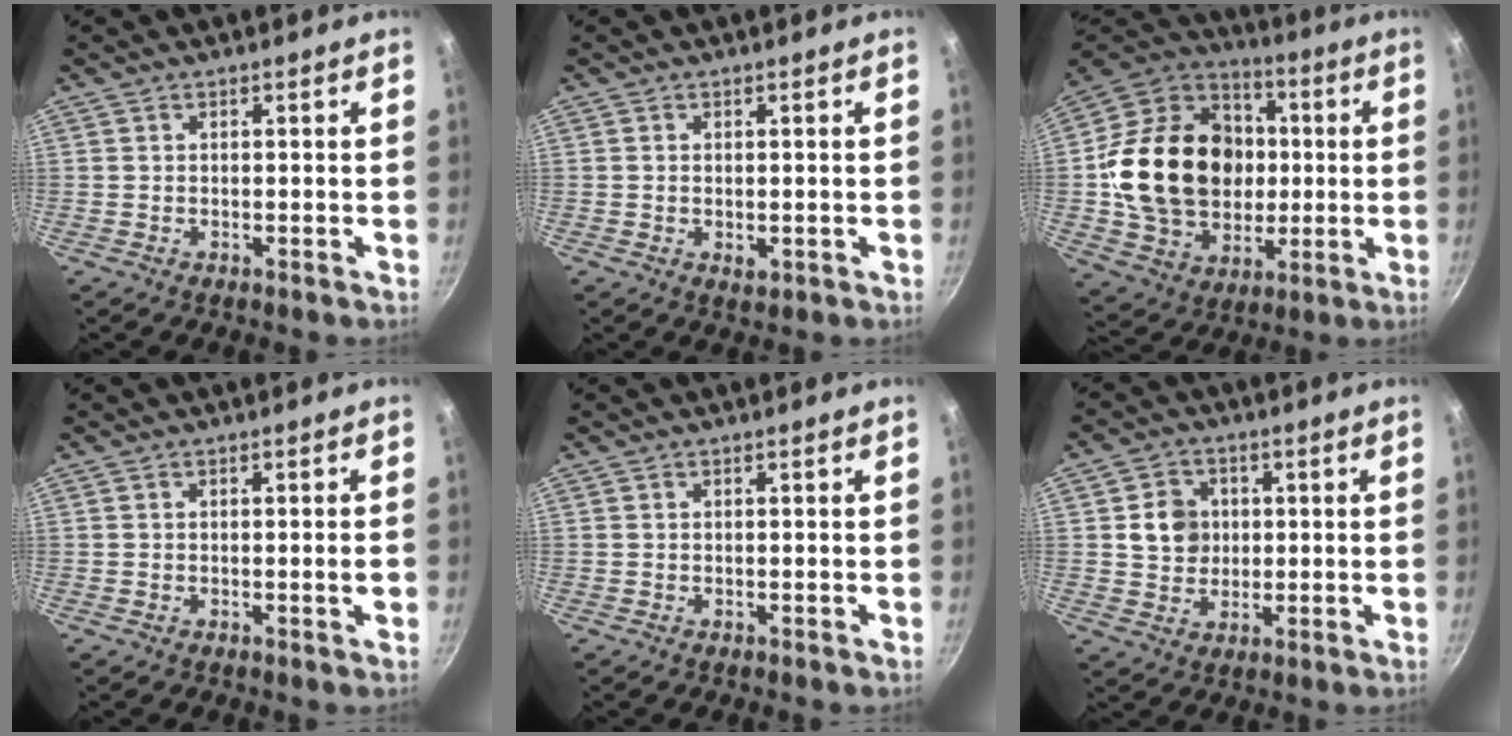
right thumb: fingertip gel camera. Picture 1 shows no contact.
{"total": 1.7, "force": [-0.2, 1.1, 1.3], "torque": [-0.020, -0.004, -0.002]}
{"total": 25.4, "force": [0.7, 20.4, 15.2], "torque": [-0.232, 0.025, 0.021]}
{"total": 1.6, "force": [-0.3, 0.1, 1.6], "torque": [-0.022, 0.002, -0.005]}
{"total": 0.0}
{"total": 7.1, "force": [1.1, 6.3, 3.1], "torque": [-0.022, 0.004, 0.018]}